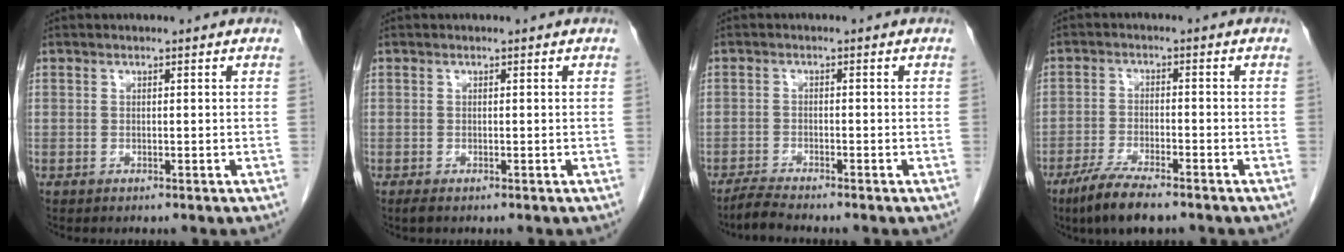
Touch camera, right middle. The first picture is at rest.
{"total": 0.7, "force": [-0.5, 0.1, 0.4], "torque": [-0.010, -0.002, -0.007]}
{"total": 2.8, "force": [-2.6, -0.6, 0.8], "torque": [-0.029, -0.015, -0.053]}
{"total": 7.4, "force": [-5.4, 1.0, 4.9], "torque": [-0.098, -0.019, -0.095]}